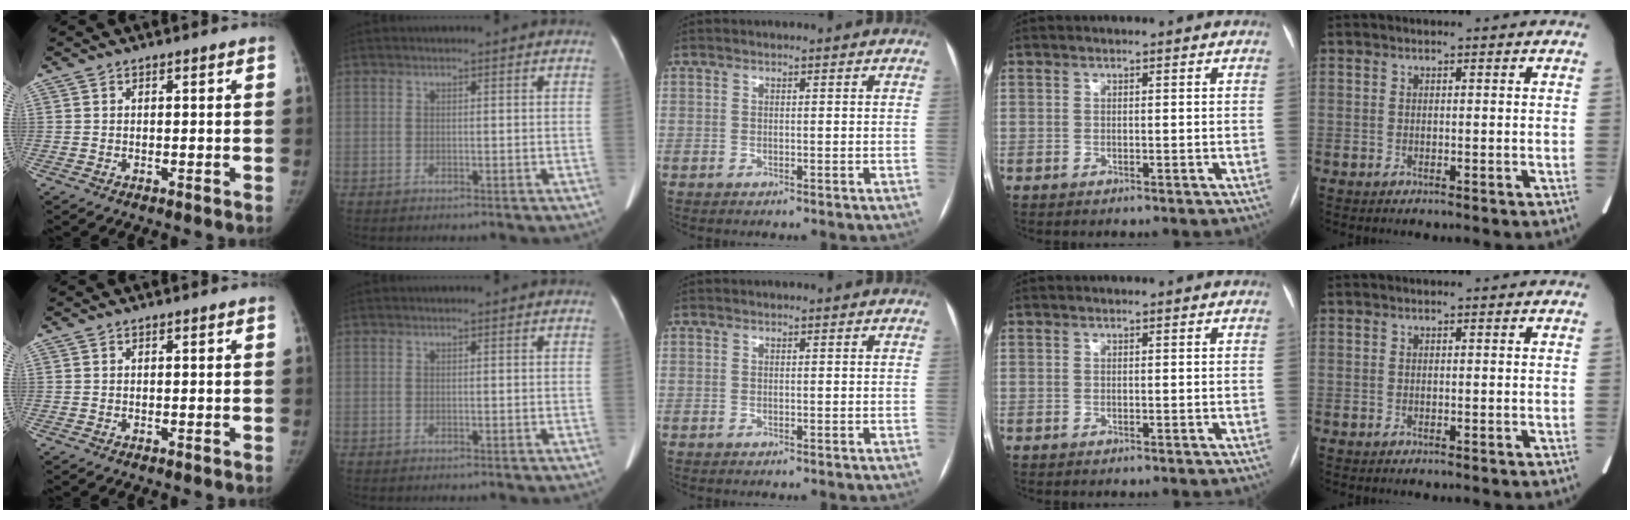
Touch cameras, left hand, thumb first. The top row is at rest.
{}